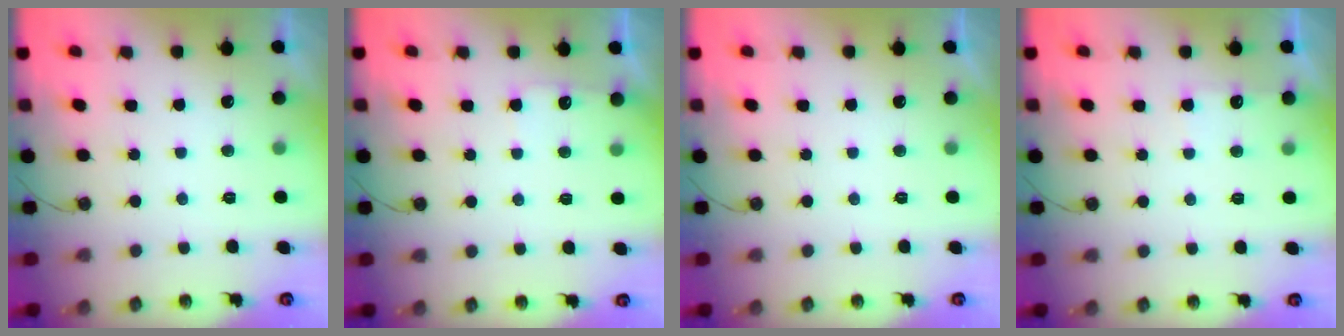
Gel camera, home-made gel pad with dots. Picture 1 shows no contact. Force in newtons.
{"total": 5.0, "press": 5.0, "slide": 0.5}
{"total": 0.0}
{"total": 4.6, "press": 4.5, "slide": 0.6}